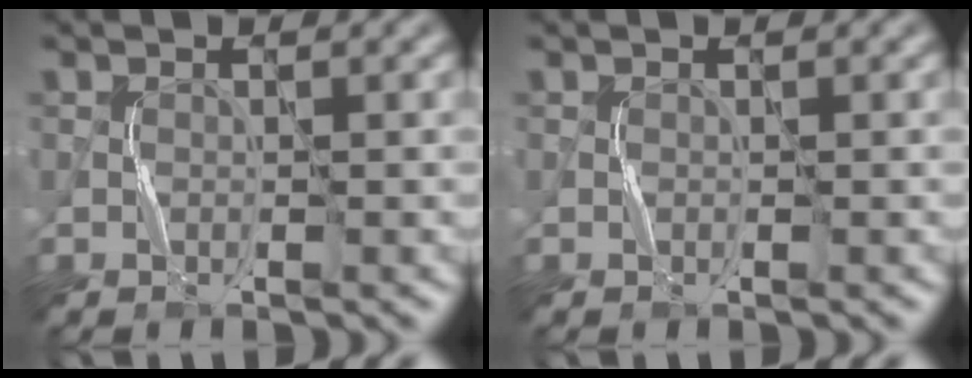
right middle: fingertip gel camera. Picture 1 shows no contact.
{"total": 0.0}